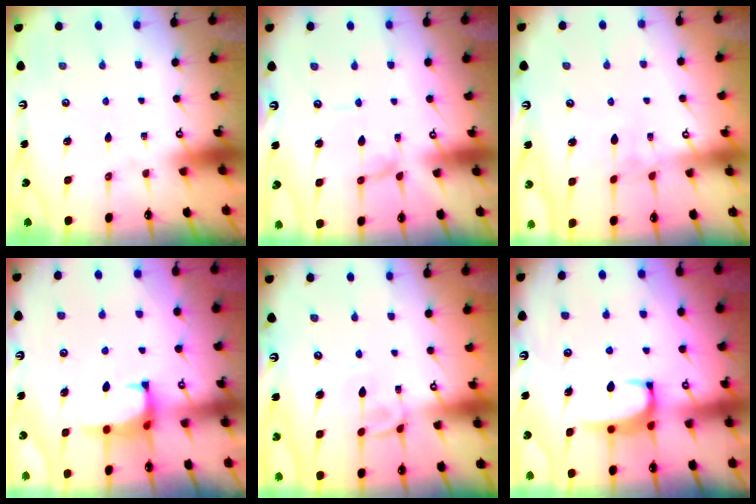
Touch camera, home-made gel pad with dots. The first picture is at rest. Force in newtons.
{"total": 0.0}
{"total": 3.1, "press": 3.1, "slide": 0.2}
{"total": 1.3, "press": 1.1, "slide": 0.6}
{"total": 2.7, "press": 2.7, "slide": 0.5}
{"total": 1.9, "press": 1.9, "slide": 0.3}